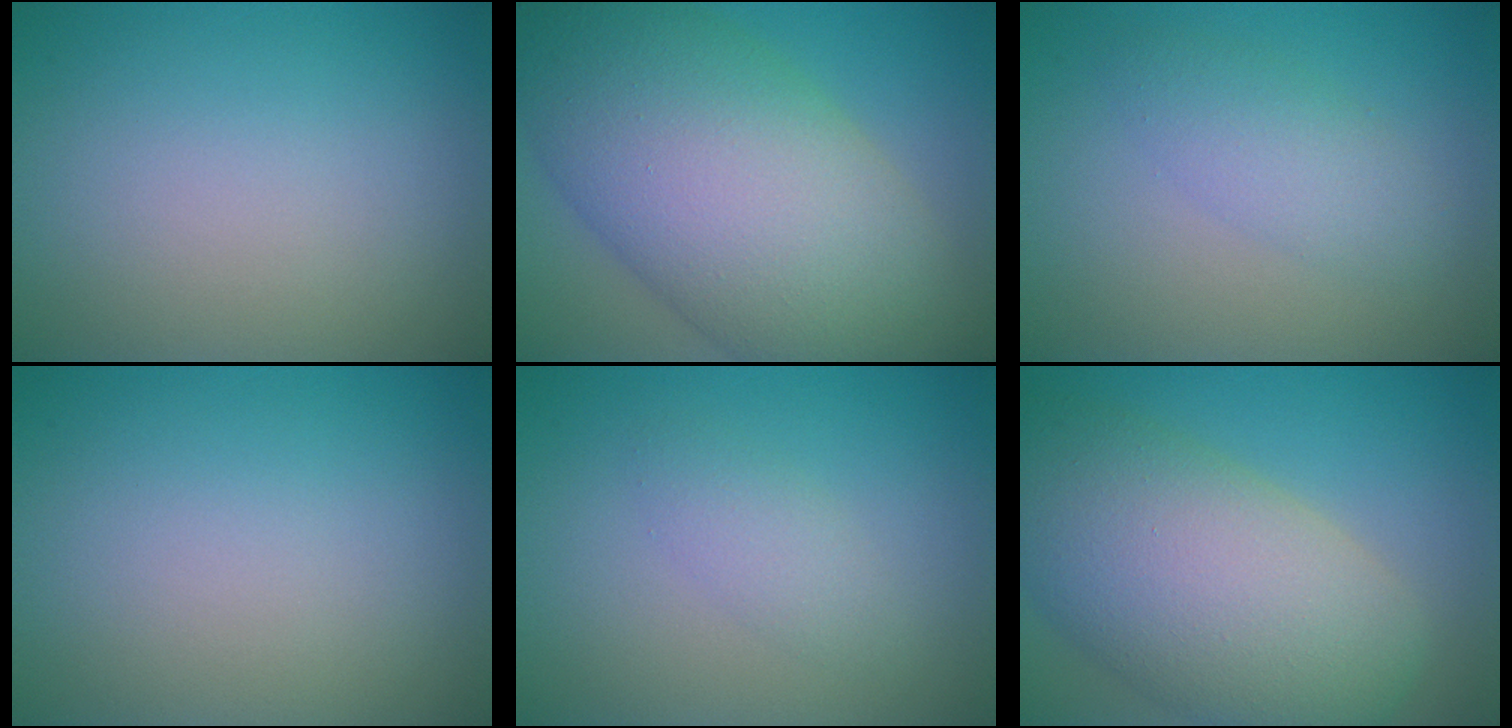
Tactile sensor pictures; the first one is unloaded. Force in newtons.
{"total": 15.6, "press": 15.6, "slide": 0.3}
{"total": 2.6, "press": 2.6, "slide": 0.1}
{"total": 0.0}
{"total": 1.8, "press": 1.8, "slide": 0.1}
{"total": 11.4, "press": 11.4, "slide": 0.8}